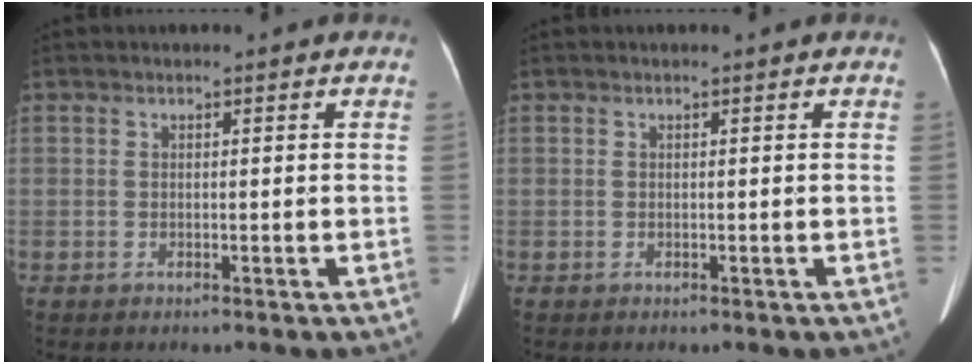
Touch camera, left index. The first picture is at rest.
{"total": 0.0}